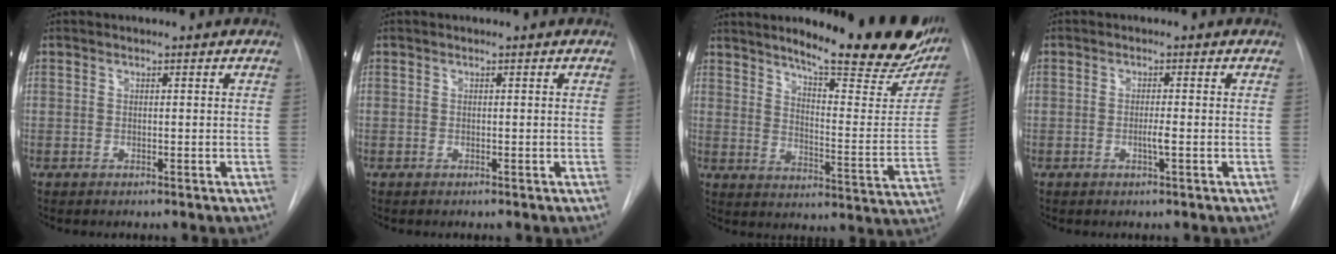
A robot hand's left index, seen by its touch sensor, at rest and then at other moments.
{"total": 0.0}
{"total": 23.2, "force": [18.4, 3.9, 13.6], "torque": [-0.184, -0.052, 0.235]}
{"total": 1.5, "force": [-0.5, -0.1, 1.4], "torque": [-0.029, -0.002, -0.009]}